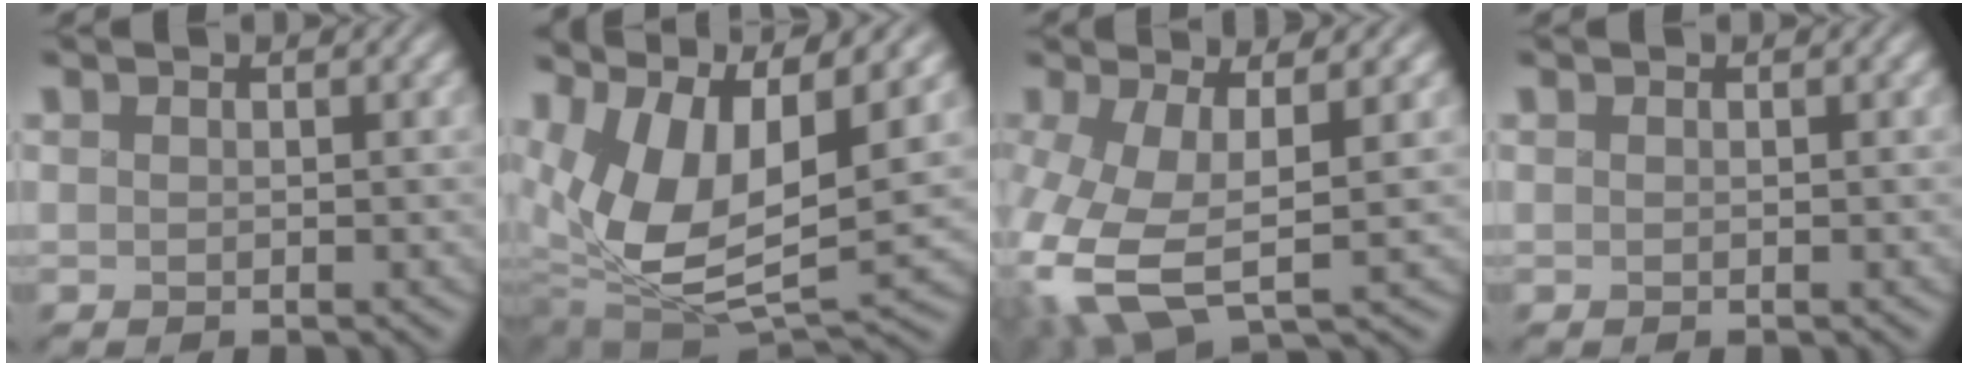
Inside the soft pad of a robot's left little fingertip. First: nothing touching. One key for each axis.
{"total": 10.4, "fx": 3.7, "fy": 4.7, "fz": 8.6, "tx": -0.180, "ty": 0.001, "tz": 0.069}
{"total": 9.2, "fx": -1.8, "fy": 4.6, "fz": 7.8, "tx": -0.187, "ty": -0.012, "tz": -0.036}
{"total": 0.0}